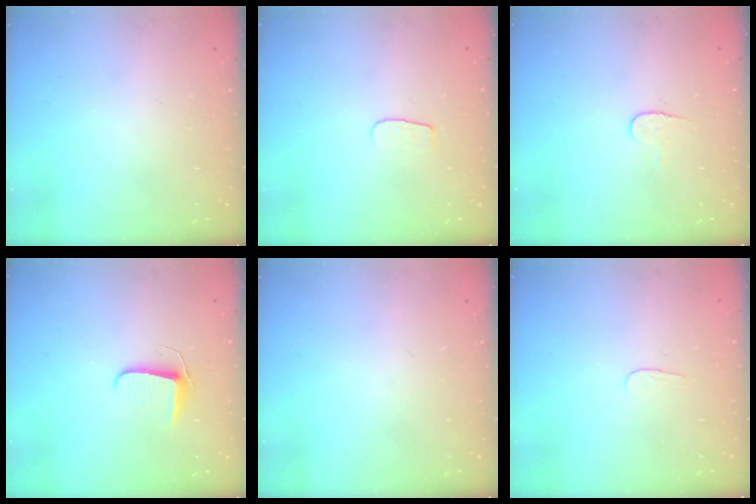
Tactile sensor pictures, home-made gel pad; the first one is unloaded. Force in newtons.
{"total": 4.2, "press": 4.2, "slide": 0.4}
{"total": 4.1, "press": 4.1, "slide": 0.4}
{"total": 6.3, "press": 6.2, "slide": 0.5}
{"total": 0.0}
{"total": 2.8, "press": 2.8, "slide": 0.3}